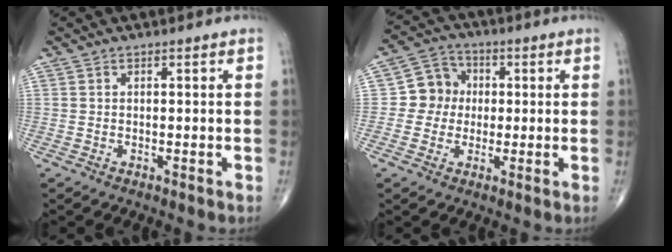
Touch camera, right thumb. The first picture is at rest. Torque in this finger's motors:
{"motor_torque": [-0.47, 0.49, 0.03, 0.00, 0.02]}